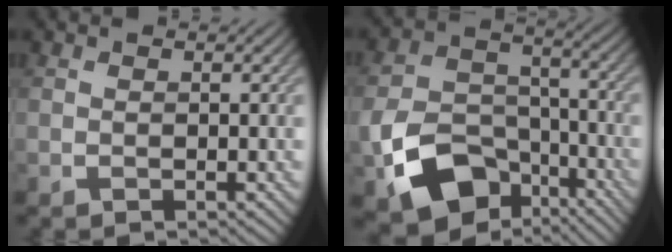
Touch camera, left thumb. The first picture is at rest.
{"total": 12.5, "force": [-6.5, 8.1, 7.0], "torque": [-0.156, -0.032, -0.119]}